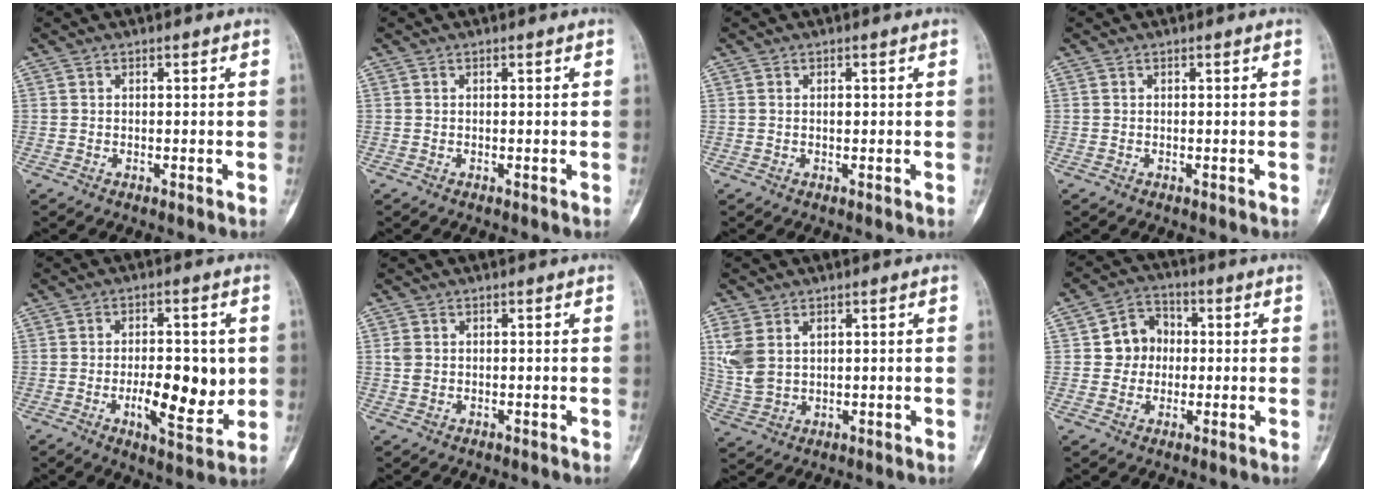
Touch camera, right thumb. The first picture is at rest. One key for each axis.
{"total": 0.0}
{"total": 0.8, "fx": 0.2, "fy": 0.5, "fz": 0.6, "tx": -0.010, "ty": 0.001, "tz": 0.004}
{"total": 0.0}
{"total": 10.8, "fx": -0.9, "fy": 4.6, "fz": 9.7, "tx": -0.127, "ty": -0.012, "tz": -0.008}
{"total": 1.8, "fx": 0.3, "fy": 1.5, "fz": 1.1, "tx": -0.022, "ty": 0.002, "tz": 0.010}
{"total": 7.4, "fx": 2.4, "fy": 4.9, "fz": 5.0, "tx": -0.112, "ty": -0.003, "tz": 0.060}
{"total": 7.3, "fx": 0.2, "fy": 6.7, "fz": 3.0, "tx": -0.011, "ty": 0.015, "tz": -0.007}